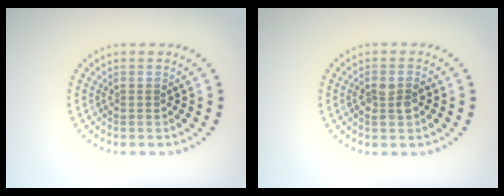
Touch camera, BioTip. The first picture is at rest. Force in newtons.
{"total": 1.7, "press": 1.7, "slide": 0.3}